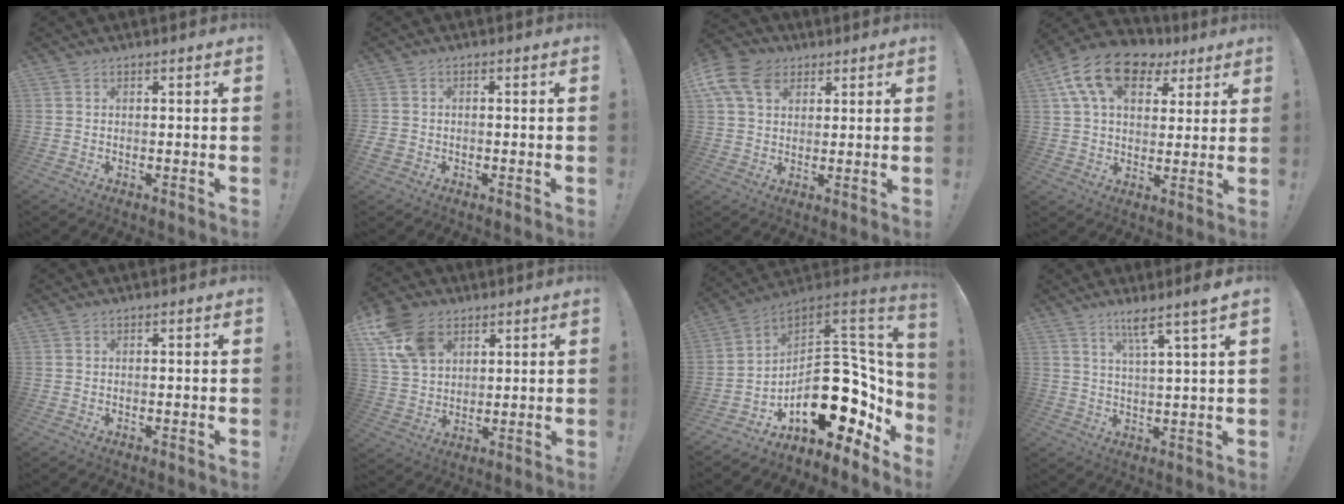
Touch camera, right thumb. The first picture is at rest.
{"total": 2.1, "force": [-0.9, 1.7, 0.9], "torque": [-0.020, 0.002, -0.017]}
{"total": 11.5, "force": [4.8, 8.4, 6.3], "torque": [-0.124, -0.013, 0.095]}
{"total": 16.5, "force": [7.3, 10.6, 10.3], "torque": [-0.169, -0.020, 0.135]}
{"total": 0.0}
{"total": 13.6, "force": [6.9, 9.5, 6.7], "torque": [-0.125, -0.023, 0.139]}
{"total": 22.3, "force": [-4.8, 12.9, 17.6], "torque": [-0.257, -0.004, -0.059]}
{"total": 6.9, "force": [4.5, -0.9, 5.1], "torque": [-0.075, -0.028, 0.066]}